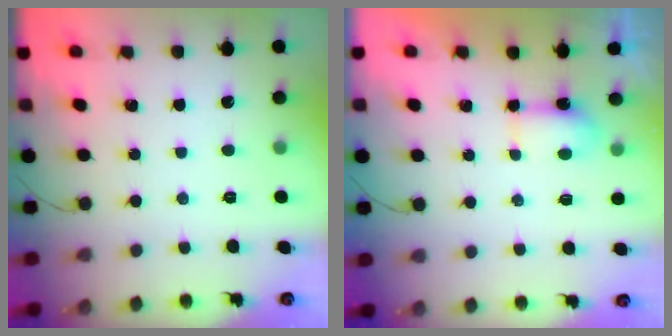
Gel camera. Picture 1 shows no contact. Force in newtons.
{"total": 4.7, "press": 4.6, "slide": 0.9}